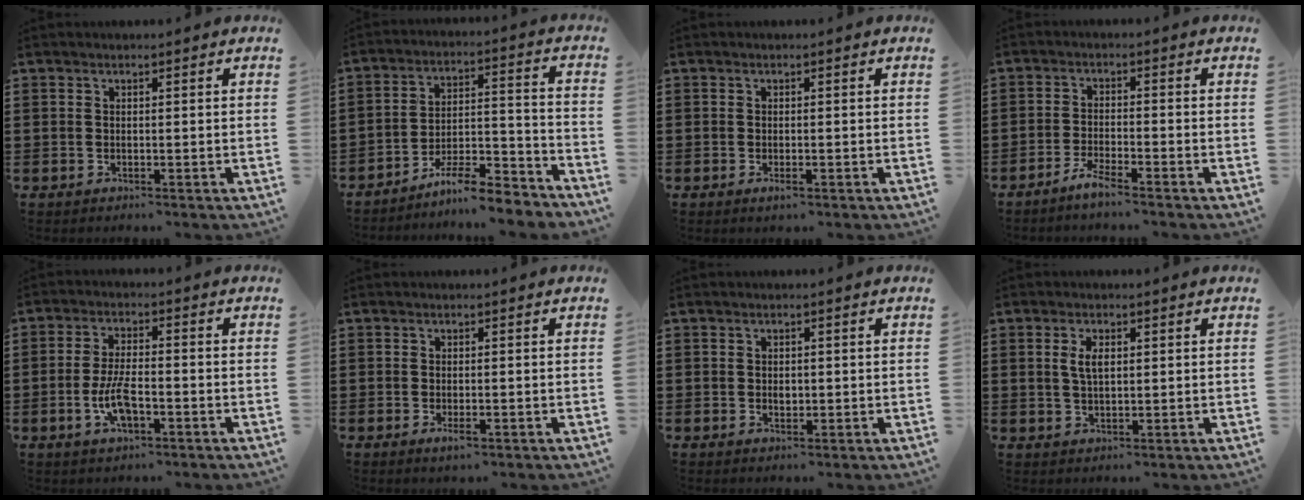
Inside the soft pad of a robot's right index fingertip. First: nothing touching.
{"total": 8.1, "force": [-7.5, 0.7, 2.9], "torque": [-0.042, 0.015, -0.143]}
{"total": 1.0, "force": [-0.4, 0.2, 0.8], "torque": [-0.017, -0.006, -0.006]}
{"total": 2.9, "force": [-2.6, -0.3, 1.2], "torque": [-0.029, 0.000, -0.050]}
{"total": 6.4, "force": [-2.0, 2.3, 5.6], "torque": [-0.128, -0.007, -0.043]}
{"total": 1.5, "force": [-0.7, 0.4, 1.3], "torque": [-0.024, -0.004, -0.011]}
{"total": 1.4, "force": [0.0, 0.9, 1.0], "torque": [-0.020, 0.005, -0.001]}
{"total": 3.1, "force": [0.7, 1.4, 2.7], "torque": [-0.056, 0.008, 0.010]}